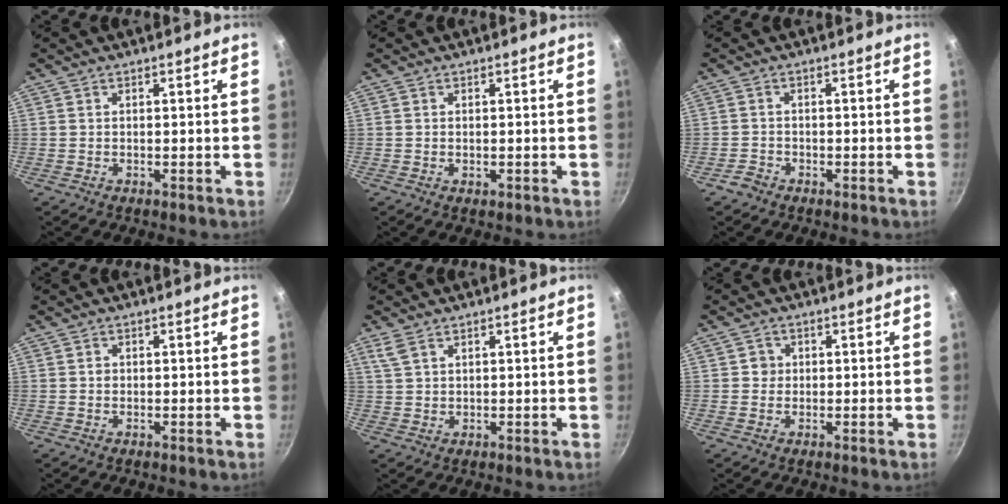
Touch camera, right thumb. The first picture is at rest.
{"total": 0.9, "force": [-0.2, 0.6, 0.7], "torque": [-0.011, 0.000, -0.003]}
{"total": 2.0, "force": [-1.4, 1.3, 0.4], "torque": [-0.005, 0.016, -0.026]}
{"total": 0.7, "force": [0.0, 0.6, 0.2], "torque": [-0.003, 0.004, 0.000]}
{"total": 3.0, "force": [1.8, 1.5, 1.8], "torque": [-0.036, -0.003, 0.042]}
{"total": 2.1, "force": [0.1, 2.0, 0.4], "torque": [0.004, 0.005, -0.001]}